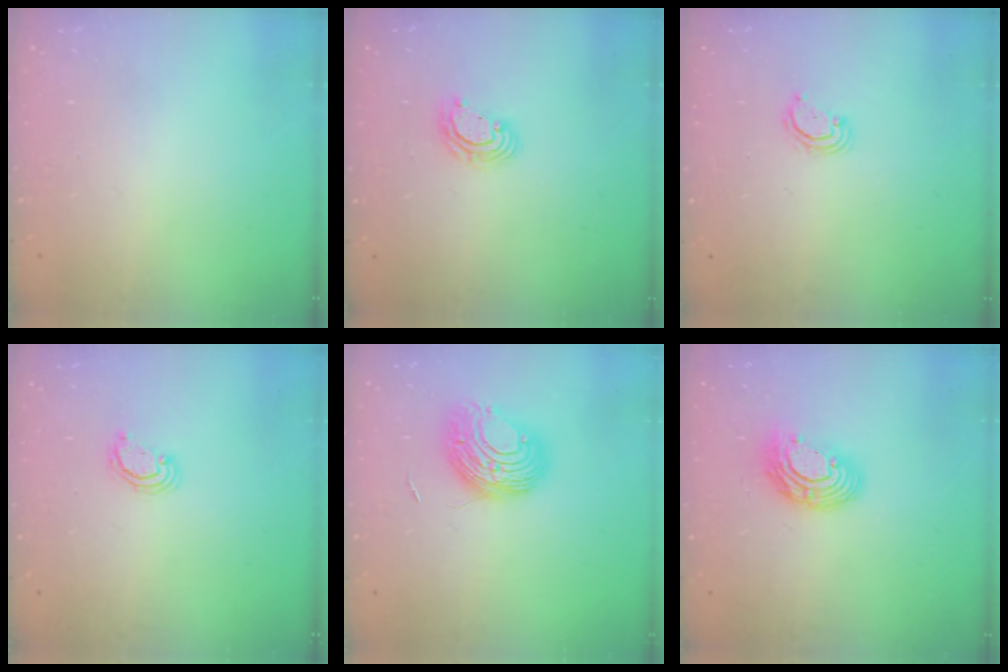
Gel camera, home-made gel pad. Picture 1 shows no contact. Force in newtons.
{"total": 5.1, "press": 5.1, "slide": 0.4}
{"total": 2.9, "press": 2.9, "slide": 0.2}
{"total": 2.6, "press": 2.5, "slide": 0.3}
{"total": 9.5, "press": 9.5, "slide": 0.7}
{"total": 11.3, "press": 11.2, "slide": 1.1}